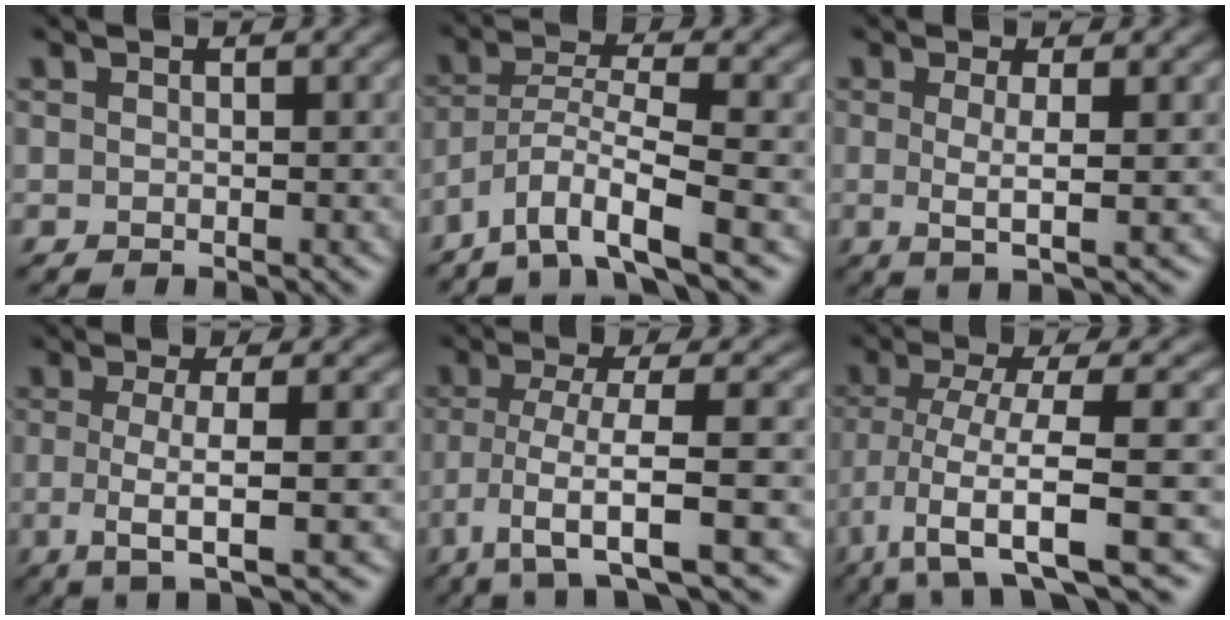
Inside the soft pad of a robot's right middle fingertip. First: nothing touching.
{"total": 5.9, "force": [-3.7, 1.1, 4.5], "torque": [-0.083, 0.004, -0.077]}
{"total": 3.0, "force": [0.1, 0.5, 2.9], "torque": [-0.056, -0.005, 0.001]}
{"total": 4.7, "force": [-0.6, 1.0, 4.5], "torque": [-0.077, -0.008, -0.014]}
{"total": 6.5, "force": [-2.7, 1.0, 5.8], "torque": [-0.097, 0.004, -0.051]}
{"total": 8.4, "force": [-4.1, 1.9, 7.1], "torque": [-0.115, 0.008, -0.078]}